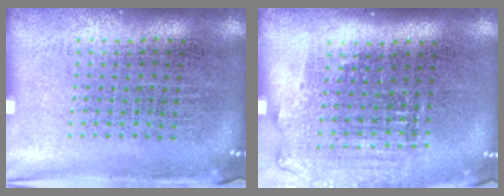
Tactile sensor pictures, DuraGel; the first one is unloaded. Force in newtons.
{"total": 1.1, "press": 1.1, "slide": 0.4}